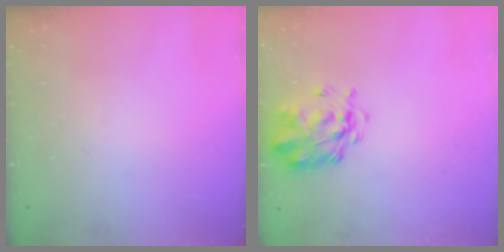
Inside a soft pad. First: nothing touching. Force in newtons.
{"total": 2.8, "press": 2.7, "slide": 0.6}